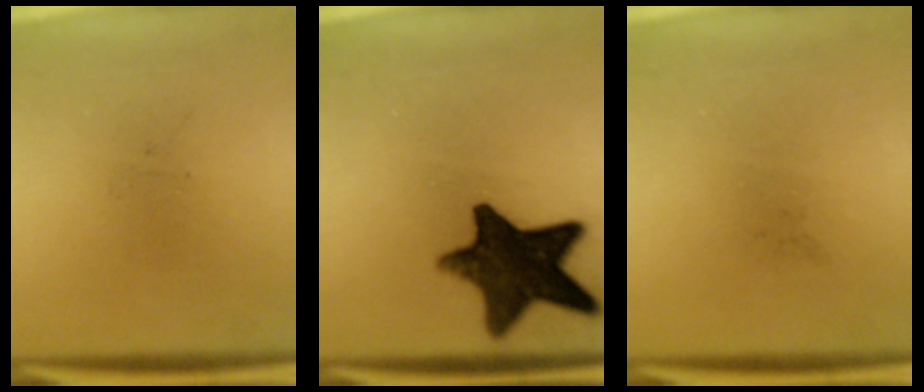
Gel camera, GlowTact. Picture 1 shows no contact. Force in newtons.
{"total": 14.3}
{"total": 0.0}